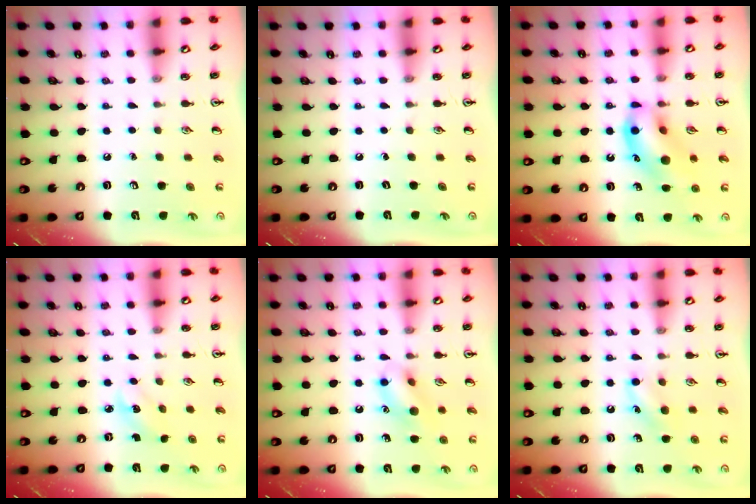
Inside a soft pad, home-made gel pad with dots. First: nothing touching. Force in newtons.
{"total": 0.0}
{"total": 14.3, "press": 14.1, "slide": 2.6}
{"total": 2.6, "press": 2.5, "slide": 0.8}
{"total": 11.2, "press": 11.2, "slide": 1.1}
{"total": 7.4, "press": 7.2, "slide": 1.9}